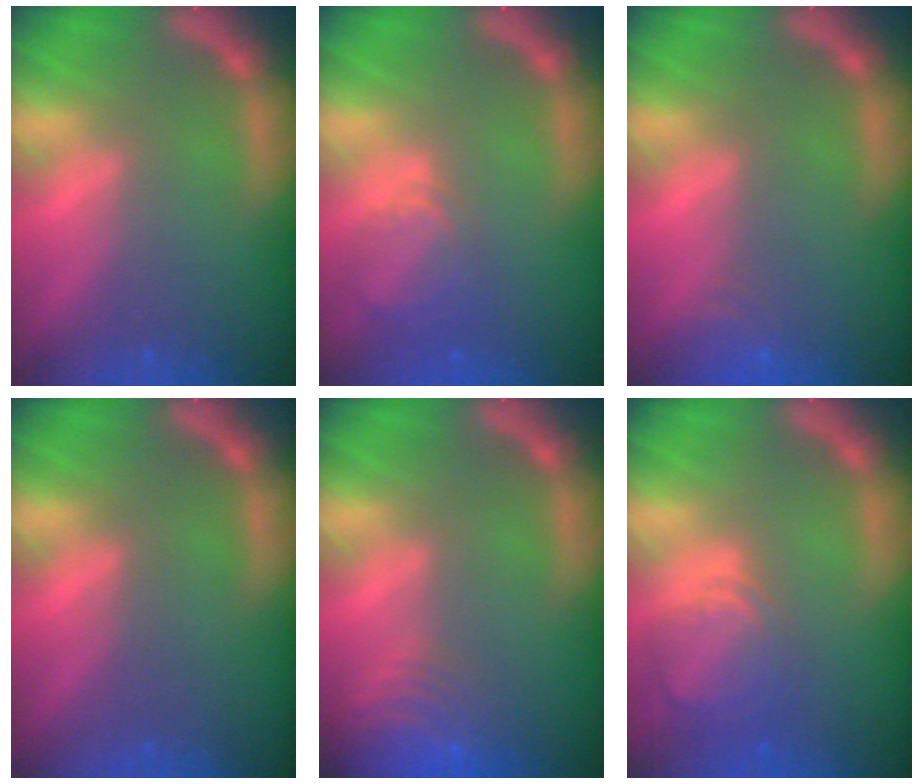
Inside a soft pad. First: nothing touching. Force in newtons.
{"total": 3.4}
{"total": 2.4}
{"total": 0.0}
{"total": 9.0}
{"total": 5.0}